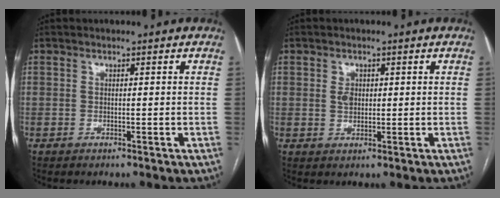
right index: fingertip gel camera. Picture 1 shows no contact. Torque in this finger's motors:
{"motor_torque": [-0.15, -0.02, 0.08, 0.02]}